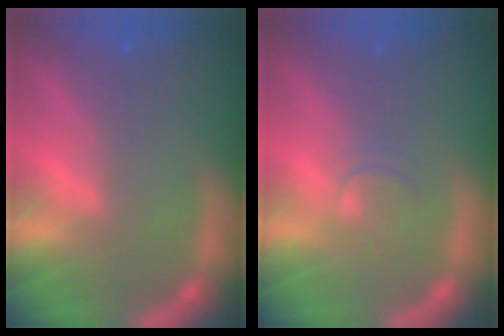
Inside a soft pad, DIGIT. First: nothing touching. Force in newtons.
{"total": 1.4}